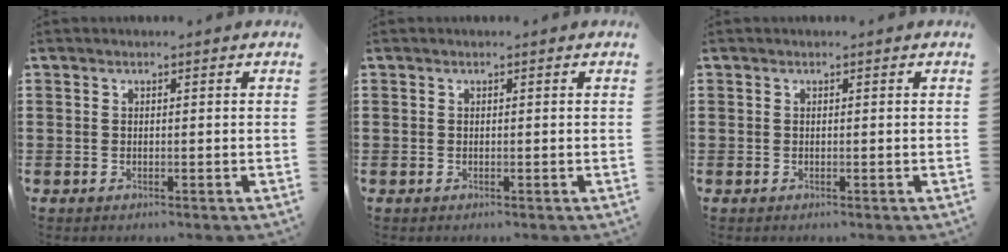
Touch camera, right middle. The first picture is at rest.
{"total": 0.0}
{"total": 0.0}